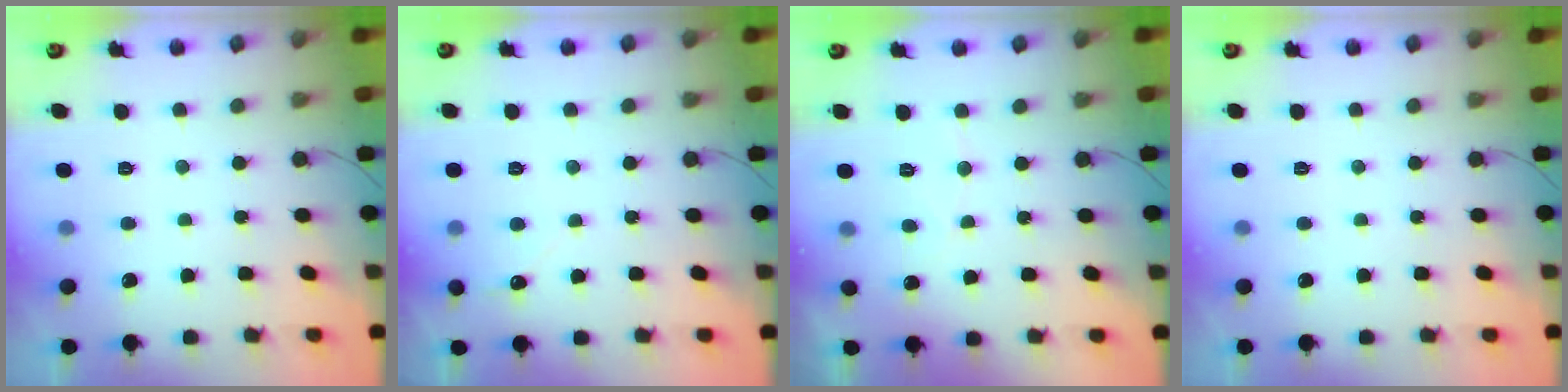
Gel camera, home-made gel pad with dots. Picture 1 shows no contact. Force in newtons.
{"total": 2.7, "press": 2.7, "slide": 0.3}
{"total": 2.6, "press": 2.6, "slide": 0.2}
{"total": 0.0}